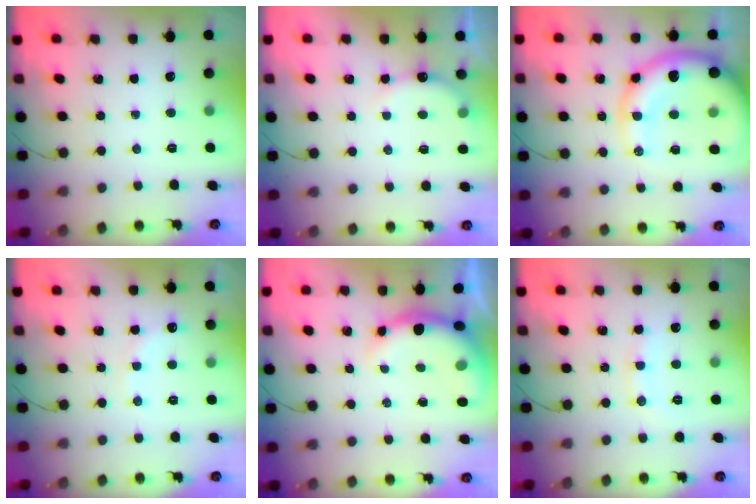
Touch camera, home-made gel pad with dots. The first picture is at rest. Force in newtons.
{"total": 6.2, "press": 6.1, "slide": 1.2}
{"total": 21.1, "press": 20.5, "slide": 4.8}
{"total": 8.1, "press": 8.0, "slide": 1.7}
{"total": 7.3, "press": 7.2, "slide": 1.3}
{"total": 7.0, "press": 6.9, "slide": 0.9}